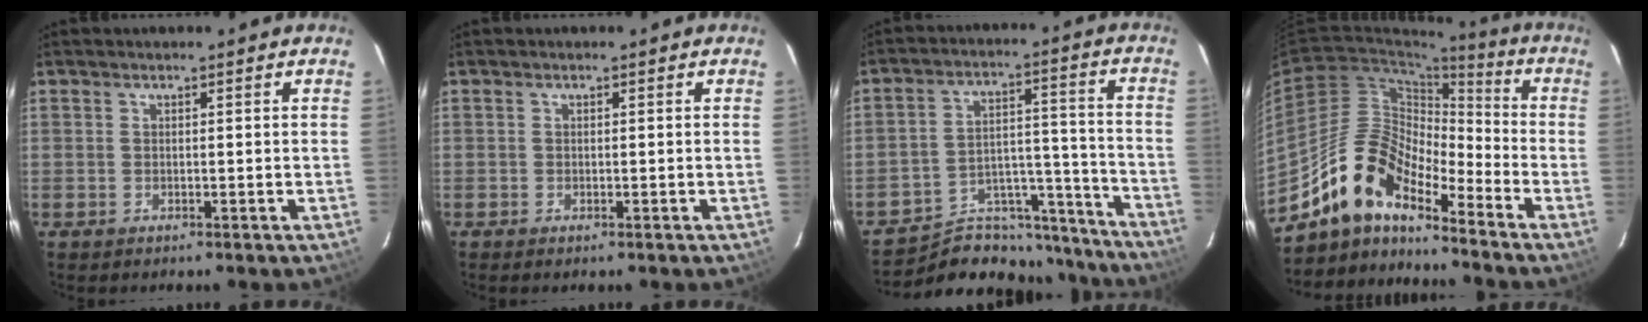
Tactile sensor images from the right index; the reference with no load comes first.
{"total": 0.0}
{"total": 19.7, "force": [-17.8, 7.5, 3.7], "torque": [-0.059, 0.067, -0.246]}
{"total": 14.0, "force": [-11.5, 4.3, 6.8], "torque": [-0.121, 0.010, -0.228]}